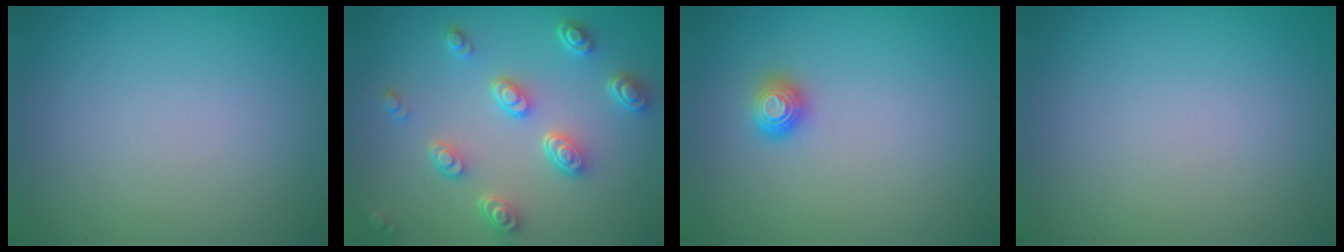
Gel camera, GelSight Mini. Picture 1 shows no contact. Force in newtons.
{"total": 4.6, "press": 3.6, "slide": 2.9}
{"total": 1.1, "press": 1.1, "slide": 0.2}
{"total": 0.0}